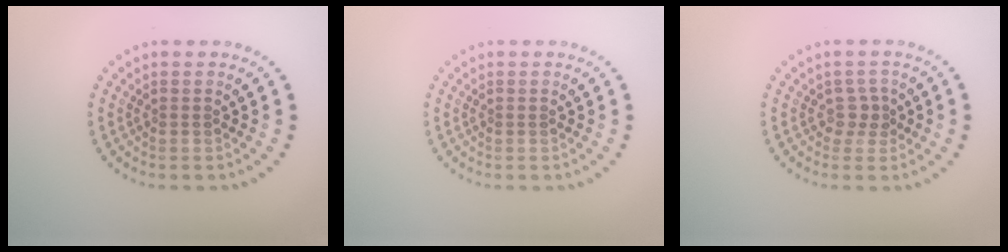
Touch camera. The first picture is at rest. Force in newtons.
{"total": 0.0}
{"total": 1.5, "press": 1.1, "slide": 1.1}